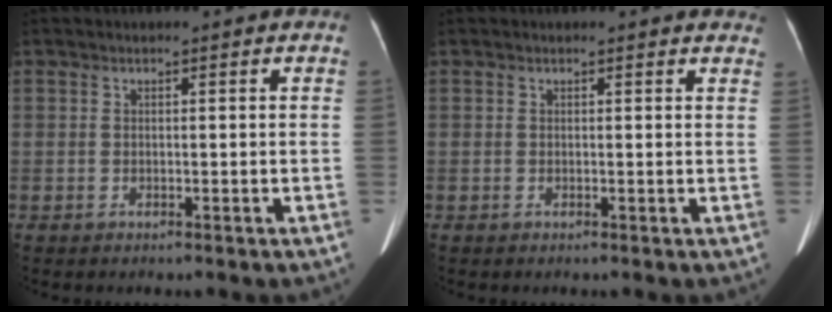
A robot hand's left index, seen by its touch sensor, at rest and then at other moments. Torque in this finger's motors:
{"motor_torque": [-0.21, -0.16, -0.02, -0.01]}